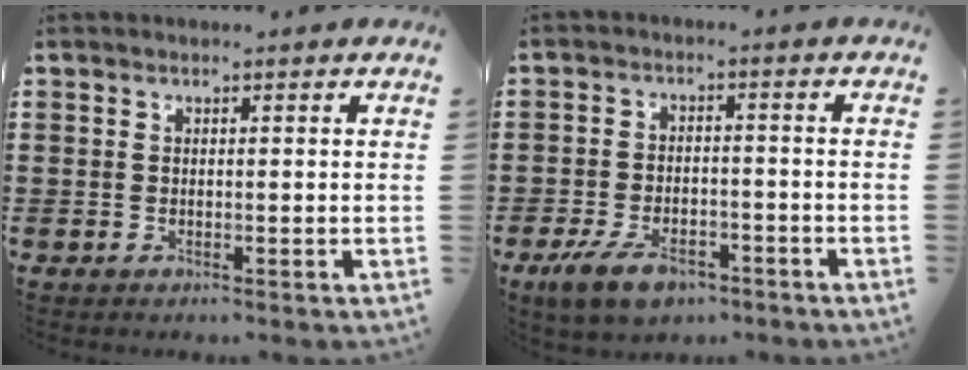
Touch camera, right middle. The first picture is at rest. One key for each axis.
{"total": 5.8, "fx": -4.1, "fy": 2.7, "fz": 3.1, "tx": -0.069, "ty": 0.004, "tz": -0.079}